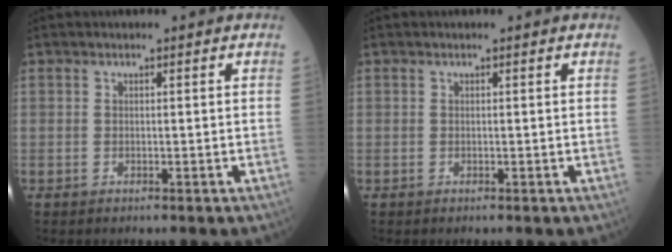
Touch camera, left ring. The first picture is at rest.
{"total": 0.0}